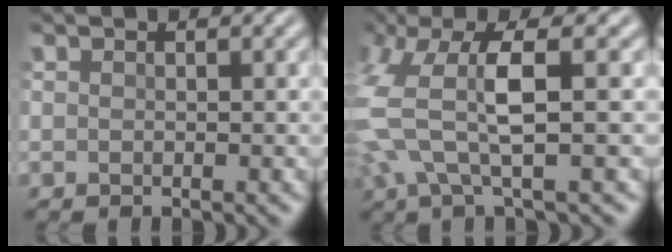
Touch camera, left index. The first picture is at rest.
{"total": 7.4, "force": [0.2, 2.8, 6.8], "torque": [-0.166, 0.015, -0.006]}